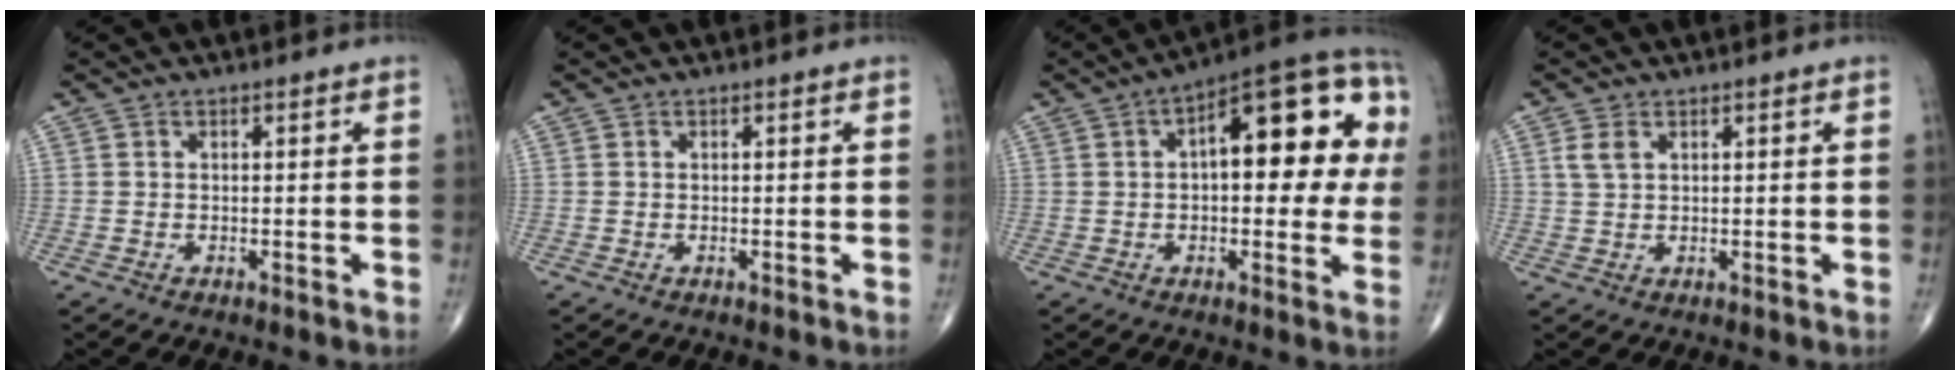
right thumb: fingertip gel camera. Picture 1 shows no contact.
{"total": 0.0}
{"total": 20.8, "force": [3.6, 8.5, 18.7], "torque": [-0.220, 0.030, 0.036]}
{"total": 2.5, "force": [1.1, 1.5, 1.7], "torque": [-0.037, 0.004, 0.028]}